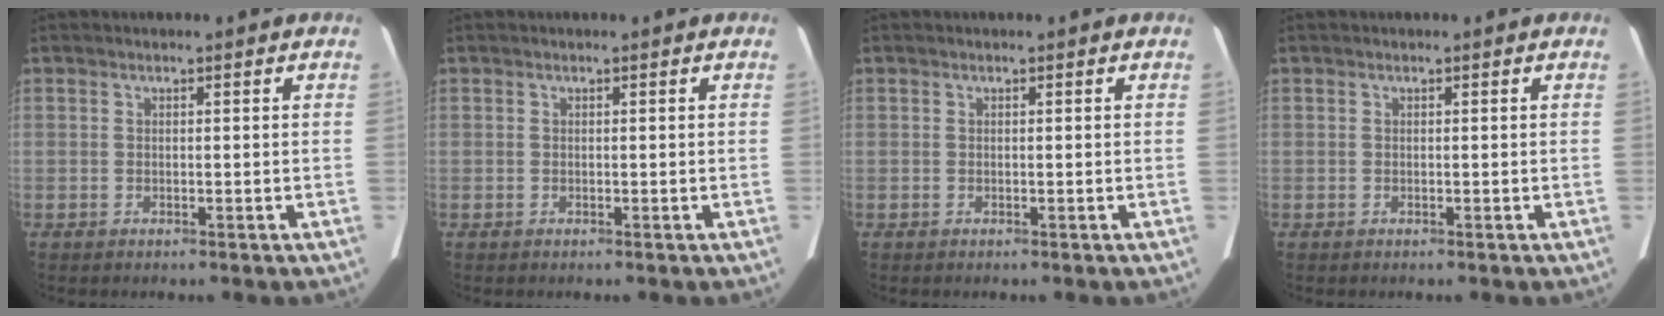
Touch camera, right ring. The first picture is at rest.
{"total": 0.0}
{"total": 0.0}
{"total": 0.0}